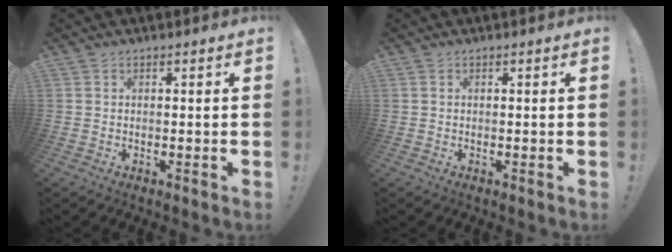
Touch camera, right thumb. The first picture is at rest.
{"total": 0.0}